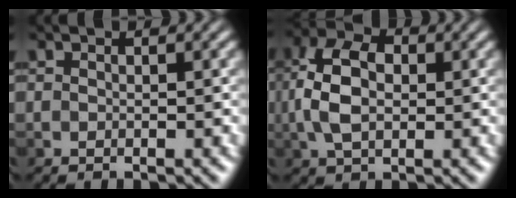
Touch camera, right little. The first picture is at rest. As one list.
[{"total": 6.2, "force": [-0.5, 4.2, 4.6], "torque": [-0.103, 0.009, -0.016]}]